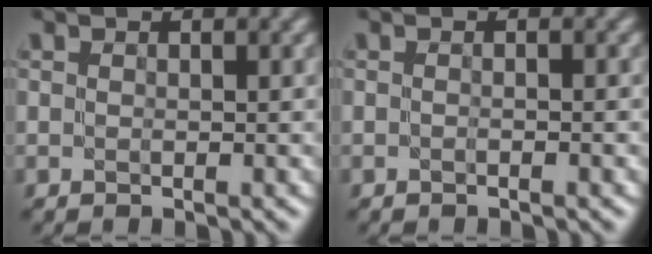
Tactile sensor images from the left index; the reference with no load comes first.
{"total": 1.0, "force": [-0.3, 0.3, 0.9], "torque": [-0.009, -0.005, -0.009]}